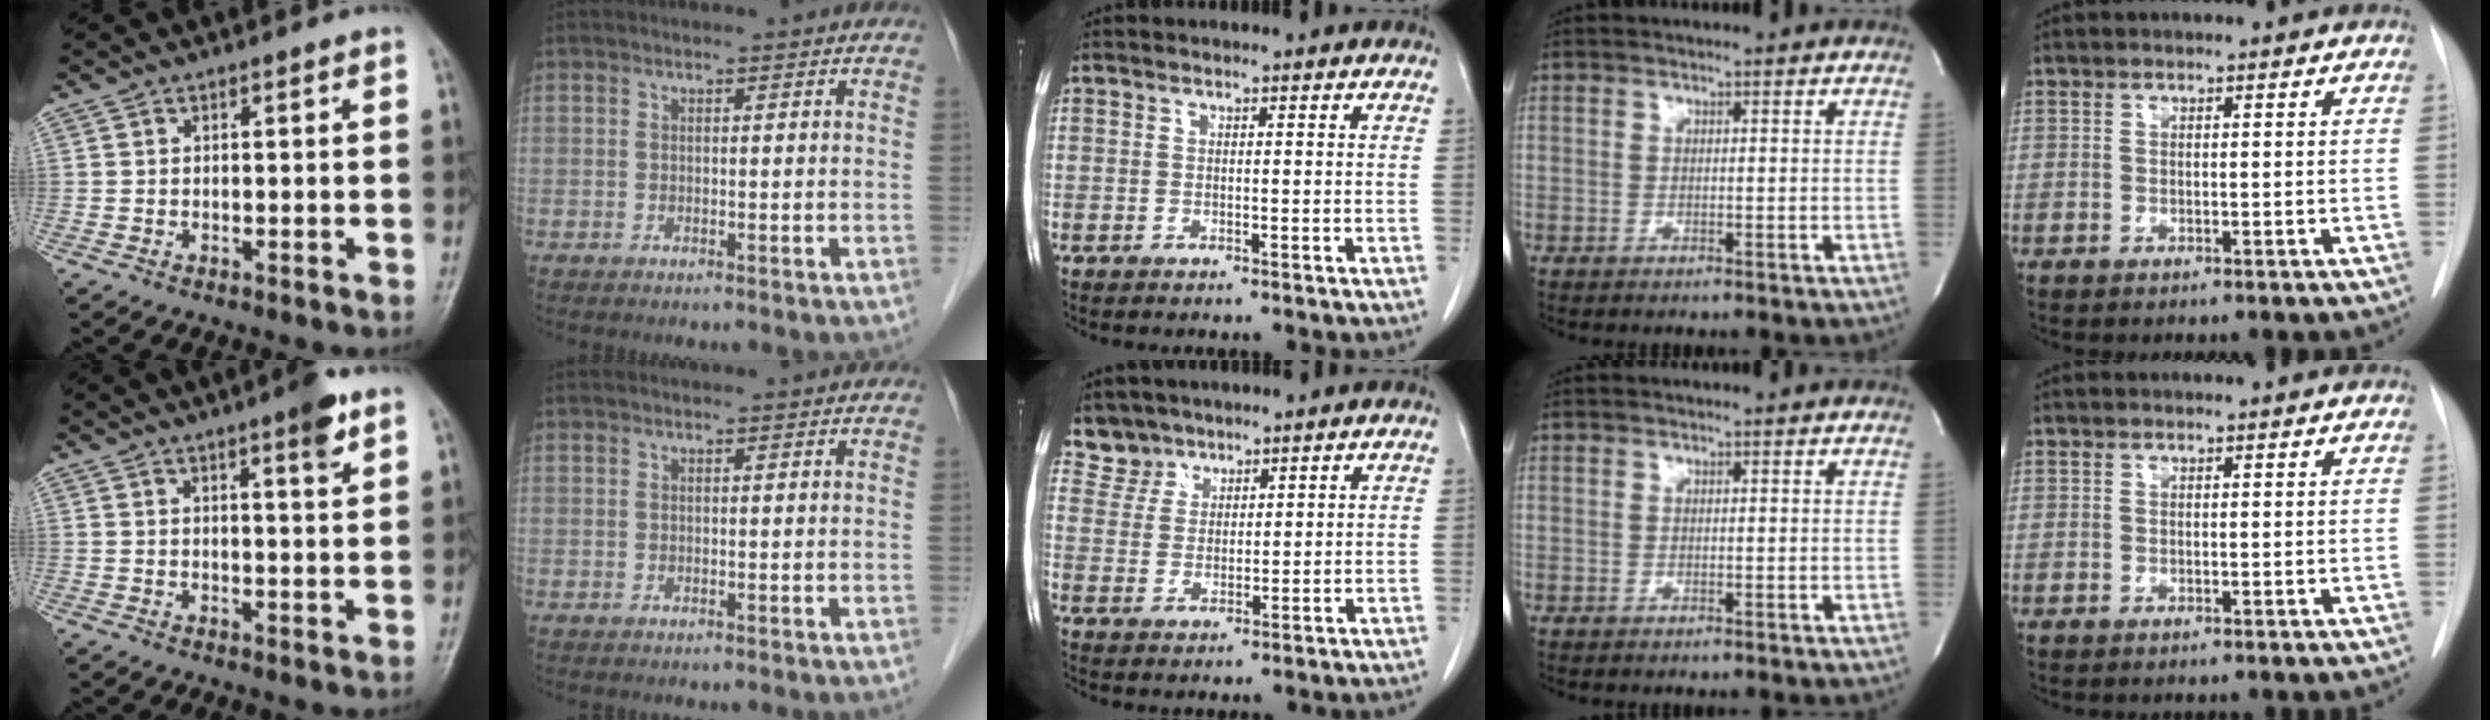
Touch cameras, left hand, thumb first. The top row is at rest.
{"thumb": {"total": 5.1, "force": [3.1, 0.7, 4.0], "torque": [-0.052, -0.017, 0.041]}, "middle": {"total": 4.1, "force": [3.4, 2.2, -0.6], "torque": [0.021, 0.001, 0.064]}}